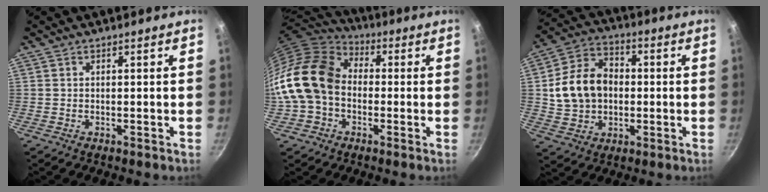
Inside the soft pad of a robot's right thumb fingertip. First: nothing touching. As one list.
[{"total": 17.6, "force": [-1.3, 13.6, 11.1], "torque": [-0.195, 0.045, -0.035]}, {"total": 14.0, "force": [0.4, 10.7, 8.9], "torque": [-0.138, 0.024, 0.005]}]